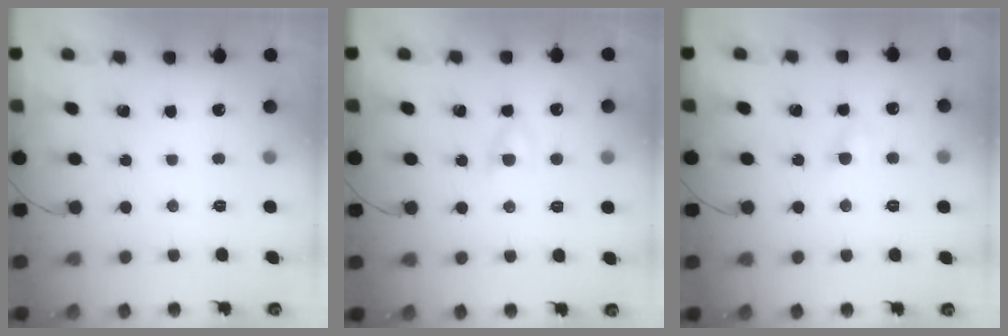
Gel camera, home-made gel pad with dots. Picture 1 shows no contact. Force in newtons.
{"total": 3.4, "press": 3.2, "slide": 1.3}
{"total": 4.1, "press": 3.9, "slide": 1.2}